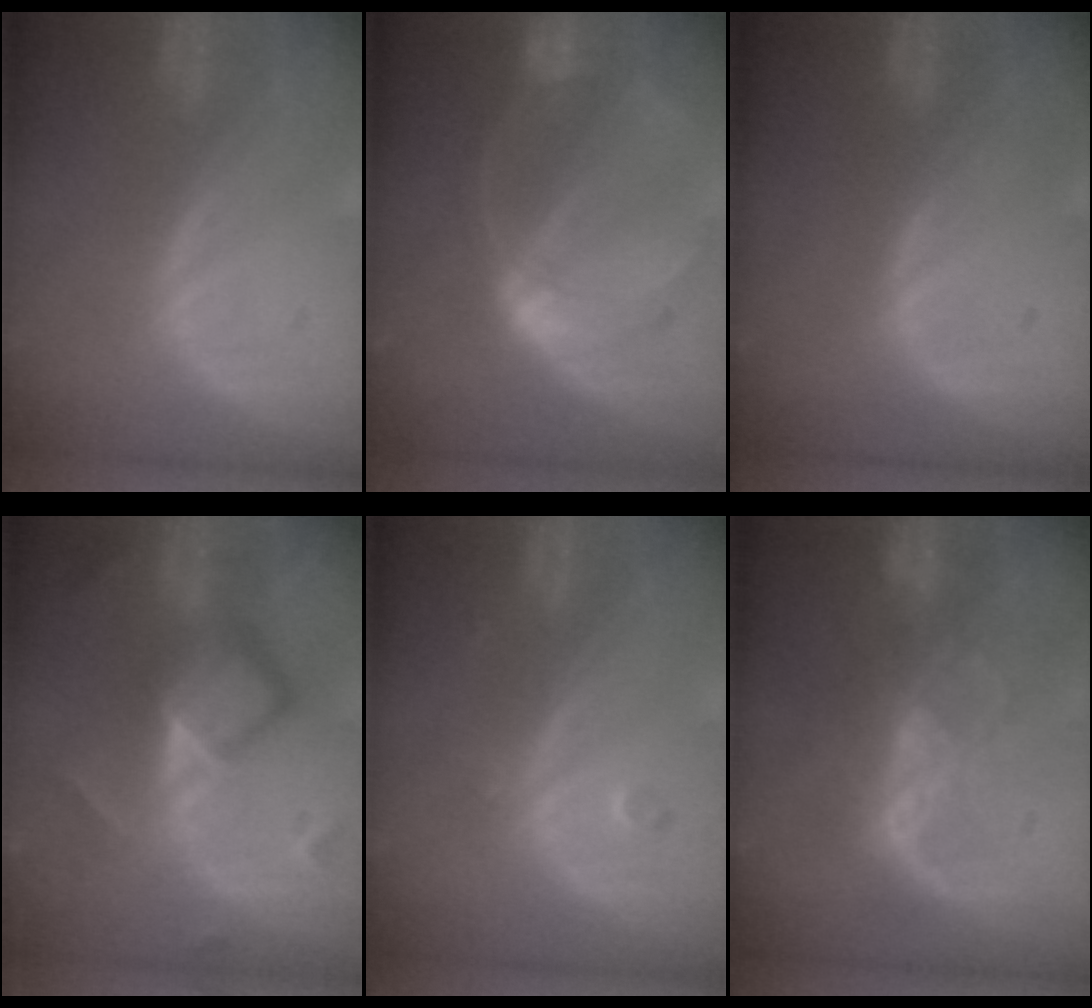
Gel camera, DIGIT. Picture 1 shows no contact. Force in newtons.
{"total": 7.6, "press": 6.8, "slide": 3.5}
{"total": 0.0}
{"total": 7.4, "press": 7.4, "slide": 0.5}
{"total": 1.9, "press": 1.6, "slide": 1.0}
{"total": 6.6, "press": 5.9, "slide": 2.8}